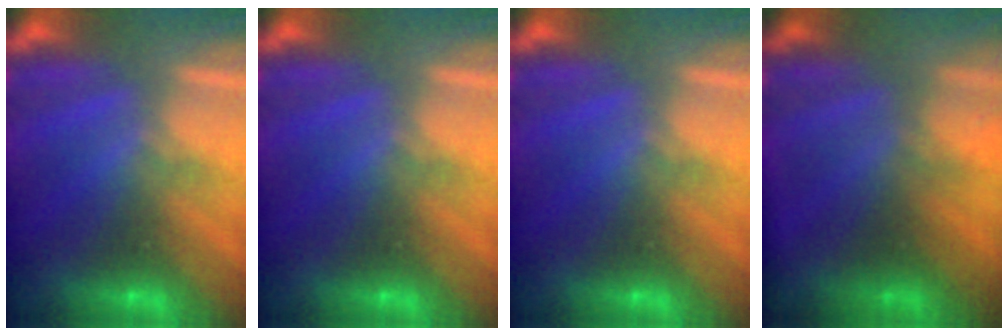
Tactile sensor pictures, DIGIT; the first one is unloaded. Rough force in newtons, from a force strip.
{"total": 0.0}
{"total": 0.0}
{"total": 6.4}